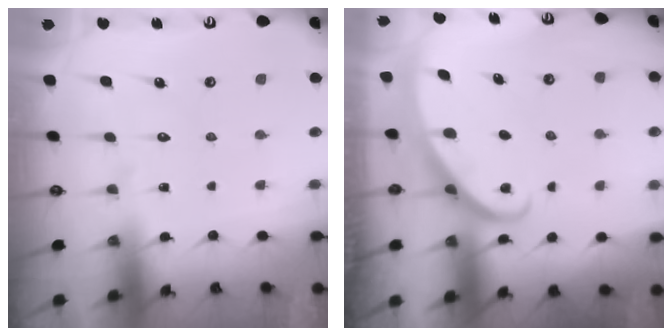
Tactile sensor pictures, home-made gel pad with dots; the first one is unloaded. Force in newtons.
{"total": 2.8, "press": 2.8, "slide": 0.1}